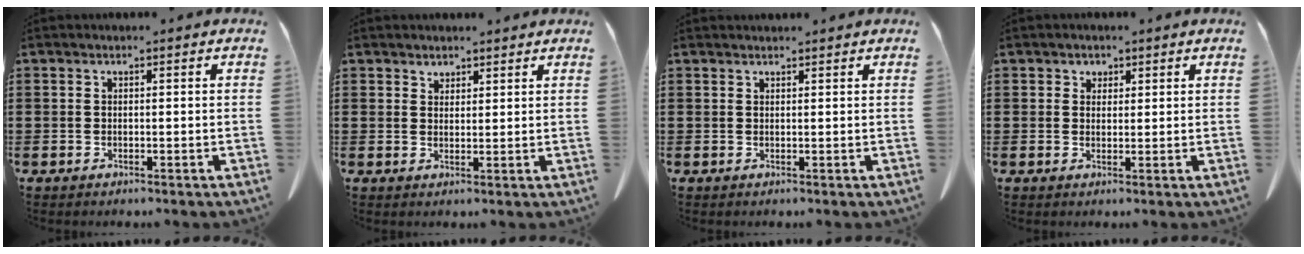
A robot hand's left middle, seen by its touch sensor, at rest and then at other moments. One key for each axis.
{"total": 2.0, "fx": 1.9, "fy": 0.7, "fz": -0.1, "tx": -0.002, "ty": 0.002, "tz": 0.038}
{"total": 0.8, "fx": 0.8, "fy": 0.1, "fz": 0.1, "tx": -0.003, "ty": 0.000, "tz": 0.015}
{"total": 1.5, "fx": 1.0, "fy": 1.1, "fz": 0.1, "tx": 0.003, "ty": 0.004, "tz": 0.018}